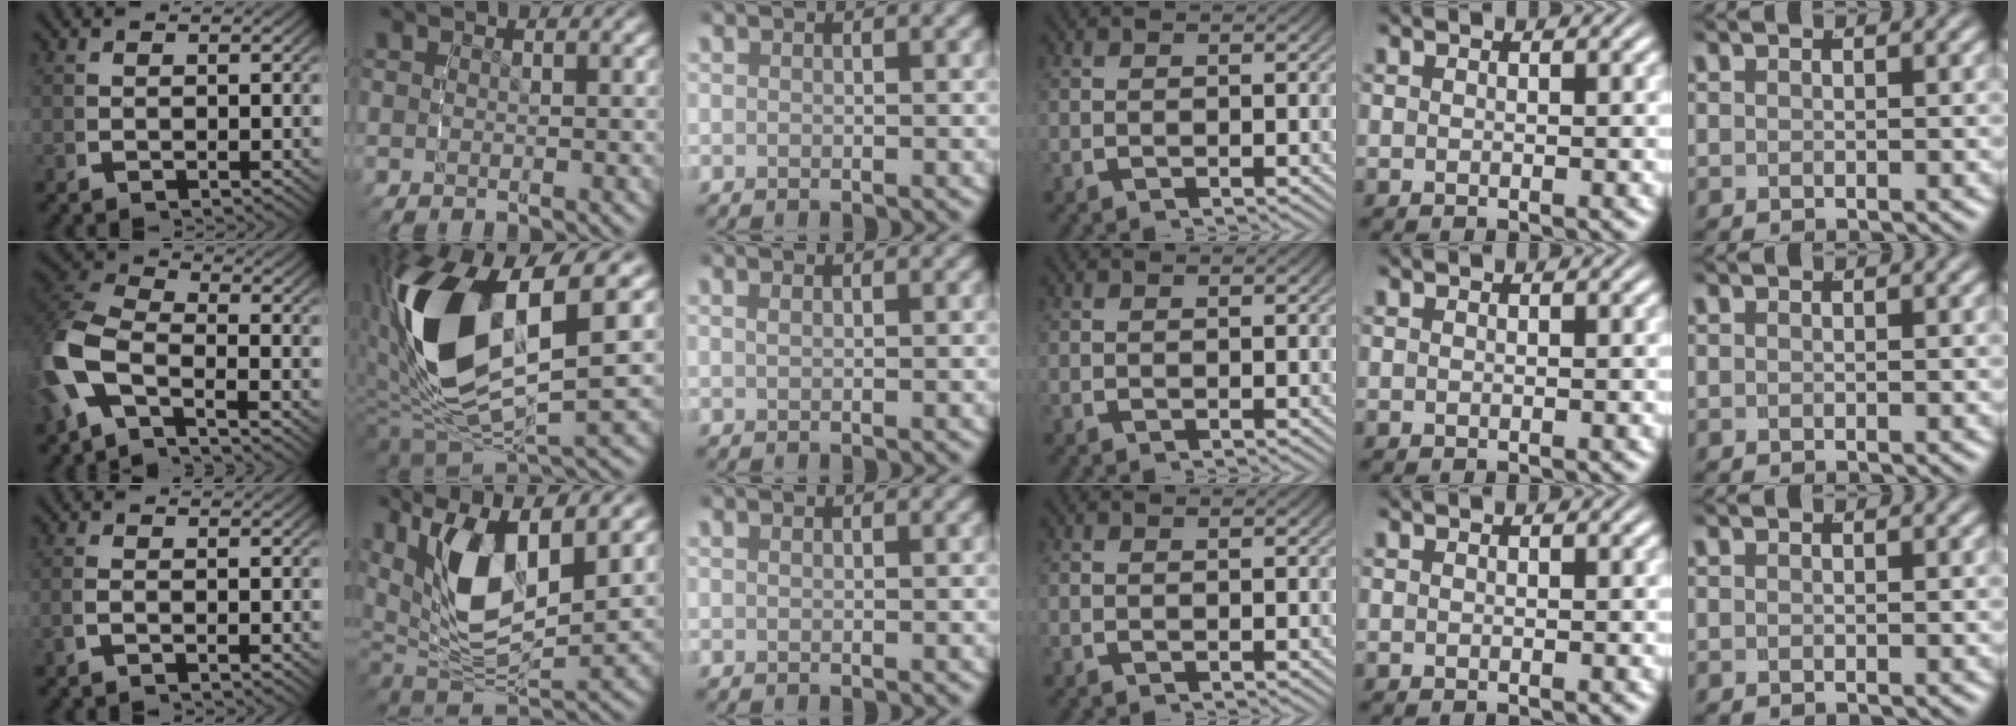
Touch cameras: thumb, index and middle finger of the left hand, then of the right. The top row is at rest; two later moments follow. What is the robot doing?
{"motion": "lift_and_place", "object": "pen"}